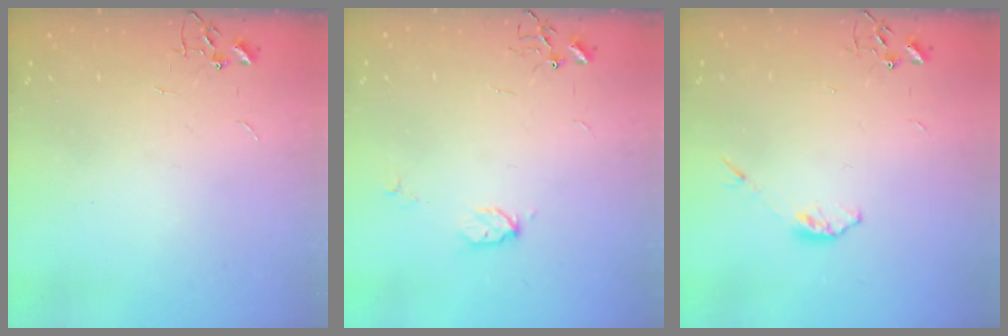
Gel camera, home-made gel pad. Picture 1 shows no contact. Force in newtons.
{"total": 5.6, "press": 5.6, "slide": 0.7}
{"total": 3.1, "press": 3.1, "slide": 0.5}